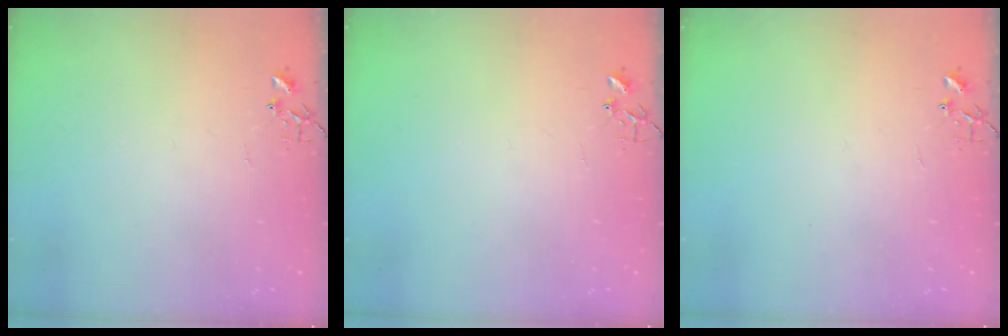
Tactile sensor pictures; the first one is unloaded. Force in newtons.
{"total": 0.0}
{"total": 0.0}